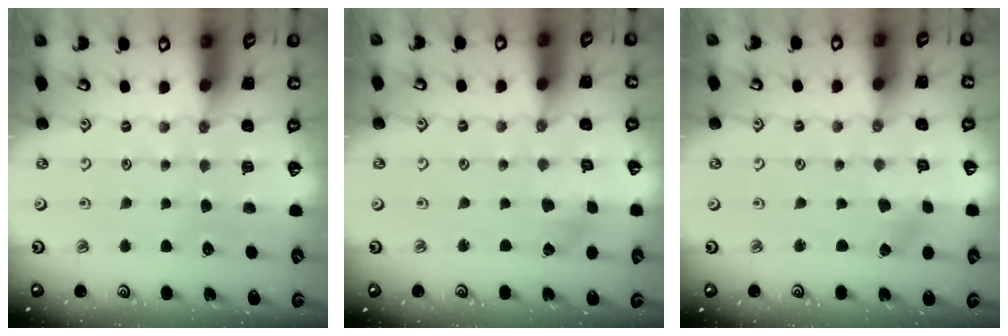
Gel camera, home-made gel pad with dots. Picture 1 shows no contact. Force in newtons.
{"total": 1.4, "press": 1.3, "slide": 0.3}
{"total": 1.4, "press": 1.4, "slide": 0.1}